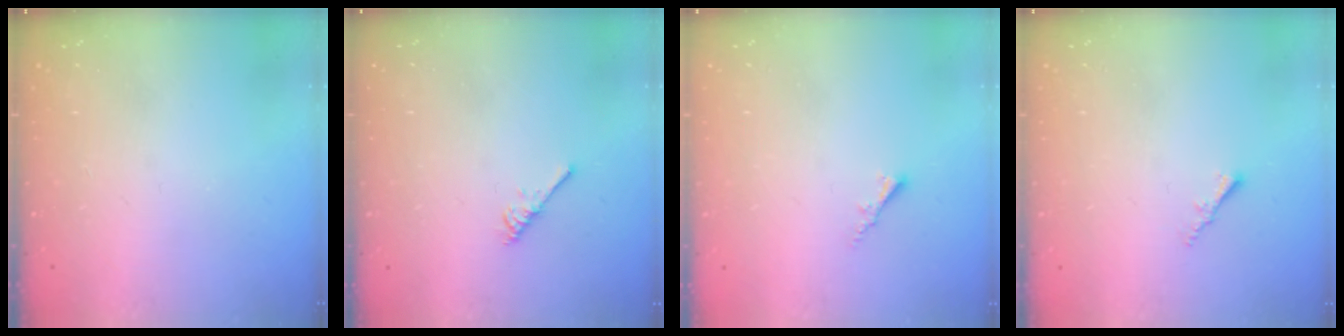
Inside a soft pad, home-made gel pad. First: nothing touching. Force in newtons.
{"total": 2.7, "press": 2.7, "slide": 0.5}
{"total": 1.8, "press": 1.7, "slide": 0.5}
{"total": 1.5, "press": 1.5, "slide": 0.4}